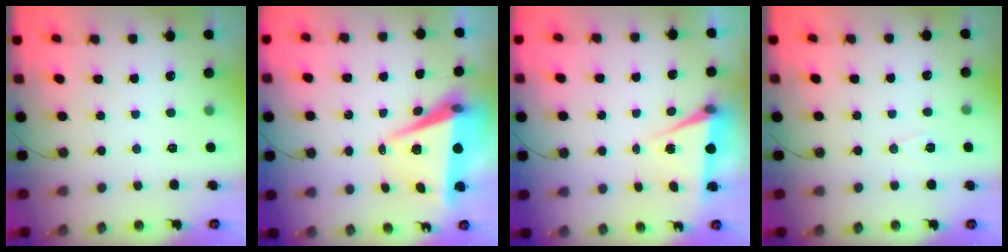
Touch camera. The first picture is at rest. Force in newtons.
{"total": 7.9, "press": 6.8, "slide": 4.1}
{"total": 5.8, "press": 3.5, "slide": 4.6}
{"total": 6.2, "press": 4.4, "slide": 4.4}